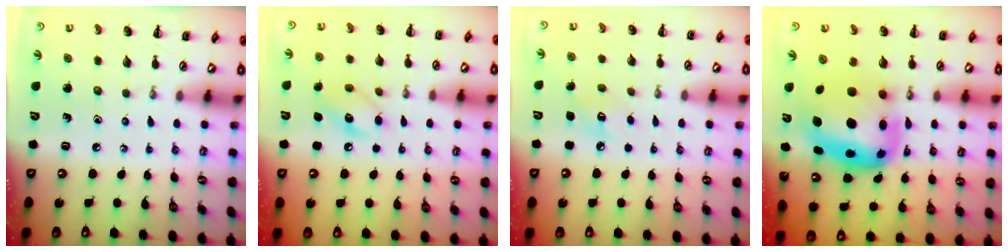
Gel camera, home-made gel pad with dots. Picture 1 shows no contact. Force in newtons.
{"total": 9.4, "press": 9.3, "slide": 1.1}
{"total": 6.9, "press": 6.6, "slide": 2.0}
{"total": 11.2, "press": 10.8, "slide": 3.1}